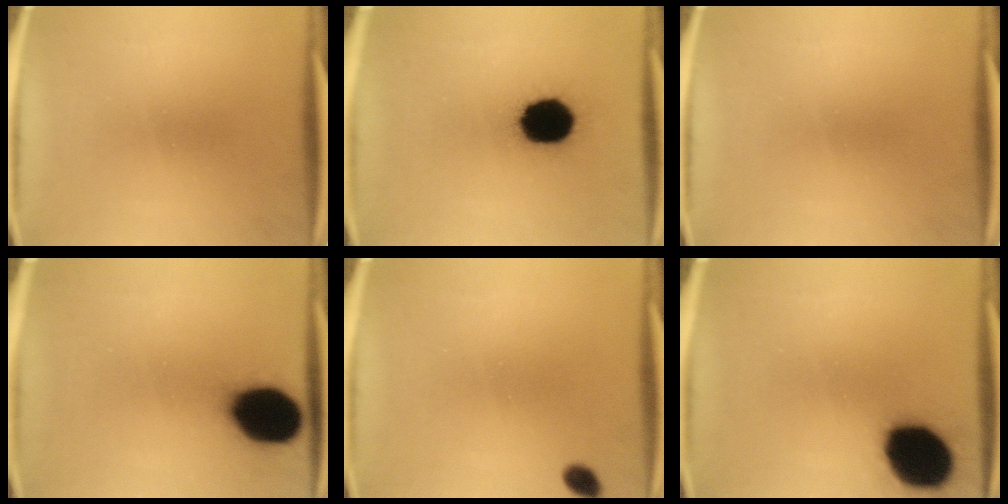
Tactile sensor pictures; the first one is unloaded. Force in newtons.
{"total": 16.5}
{"total": 0.0}
{"total": 16.8}
{"total": 2.1}
{"total": 19.1}